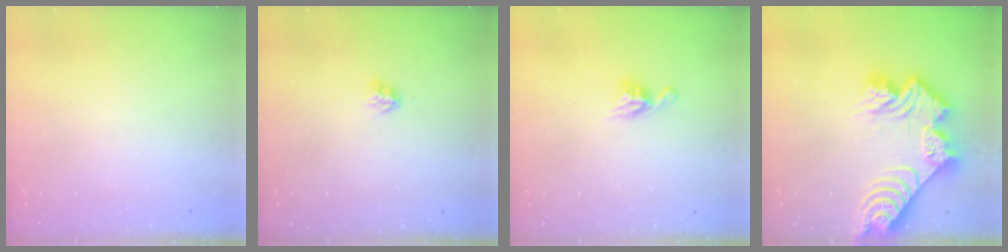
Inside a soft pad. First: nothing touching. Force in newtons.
{"total": 3.1, "press": 3.1, "slide": 0.3}
{"total": 6.7, "press": 6.7, "slide": 0.4}
{"total": 17.3, "press": 17.2, "slide": 1.7}